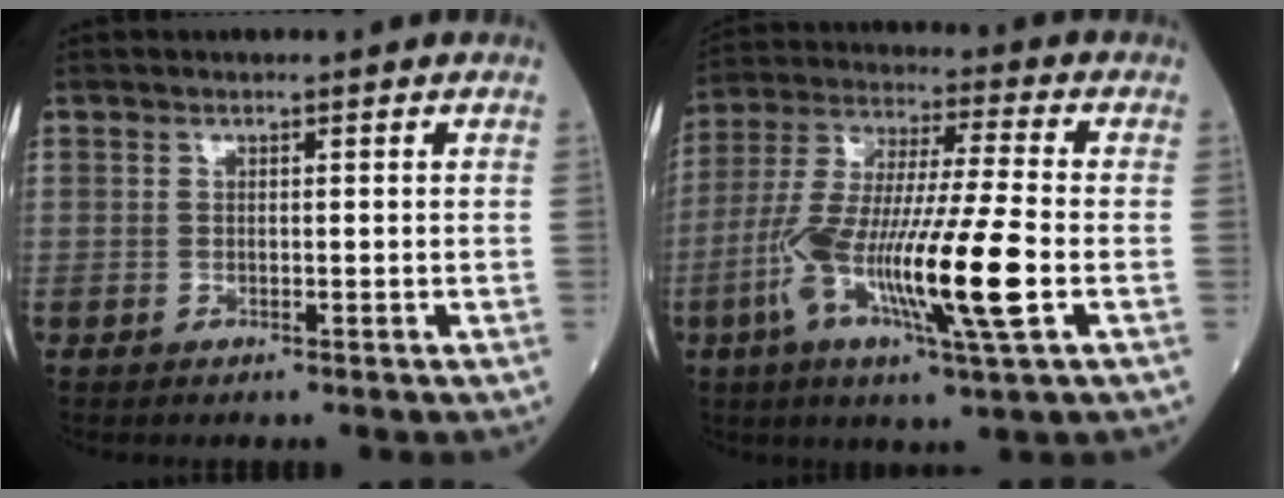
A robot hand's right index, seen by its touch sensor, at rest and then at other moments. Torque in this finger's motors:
{"motor_torque": [2.09, -0.05, 1.06, 0.21]}